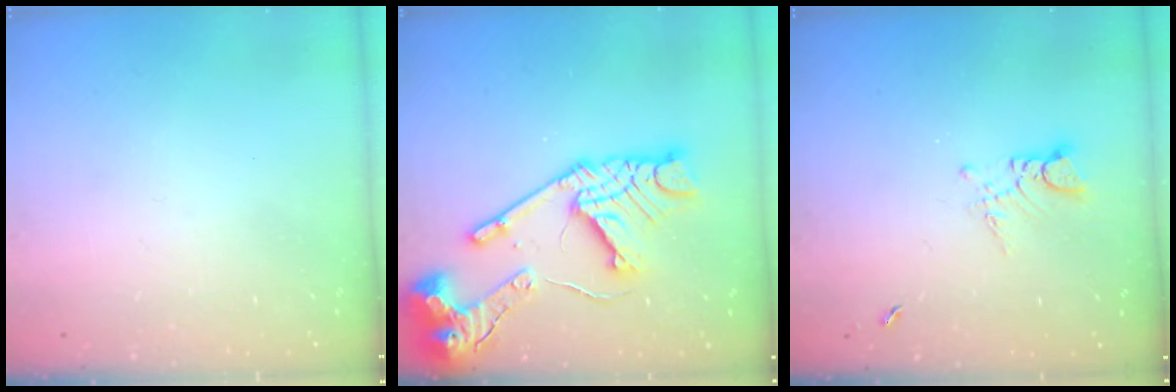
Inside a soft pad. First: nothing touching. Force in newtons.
{"total": 23.2, "press": 23.1, "slide": 2.1}
{"total": 4.0, "press": 3.9, "slide": 0.4}